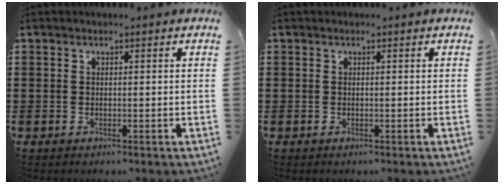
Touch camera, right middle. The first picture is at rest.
{"total": 0.0}